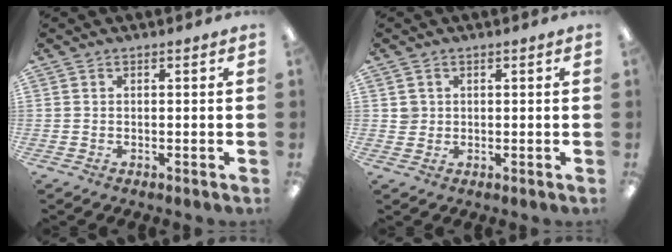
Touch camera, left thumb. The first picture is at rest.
{"total": 2.3, "force": [0.5, 2.2, 0.2], "torque": [0.000, 0.002, 0.005]}